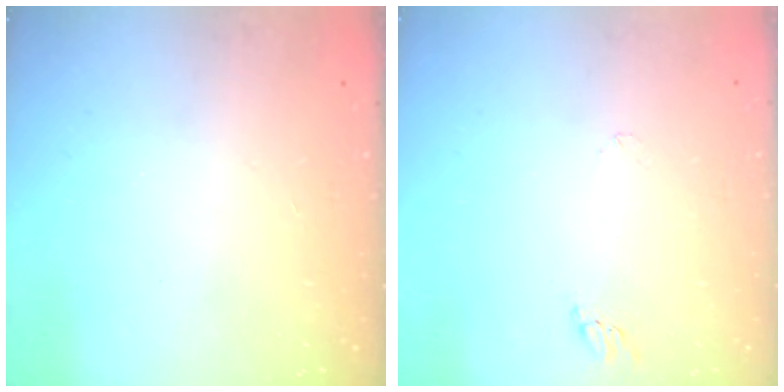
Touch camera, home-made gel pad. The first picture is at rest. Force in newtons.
{"total": 2.5, "press": 2.5, "slide": 0.2}